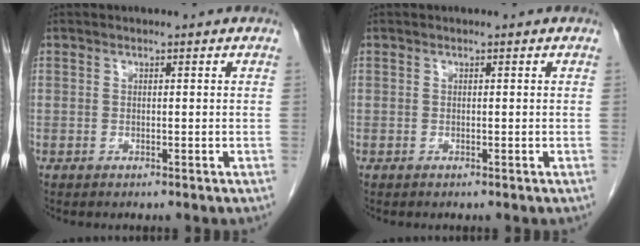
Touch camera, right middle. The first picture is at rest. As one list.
[{"total": 0.0}]